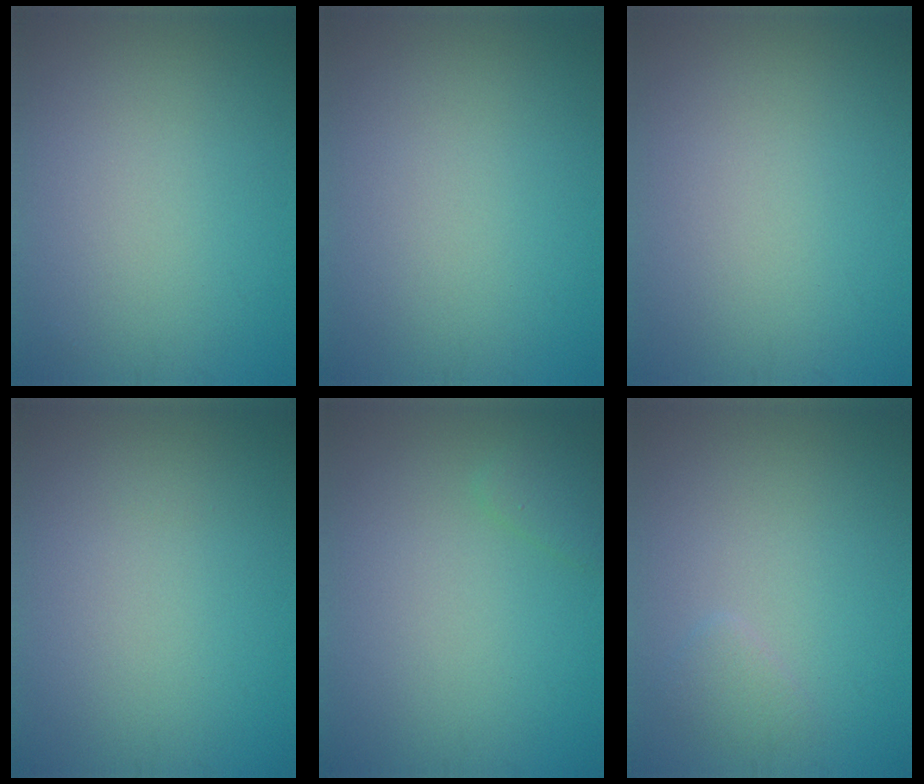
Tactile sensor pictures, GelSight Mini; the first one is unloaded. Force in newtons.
{"total": 0.0}
{"total": 0.0}
{"total": 0.0}
{"total": 1.3, "press": 1.3, "slide": 0.1}
{"total": 1.1, "press": 1.1, "slide": 0.1}